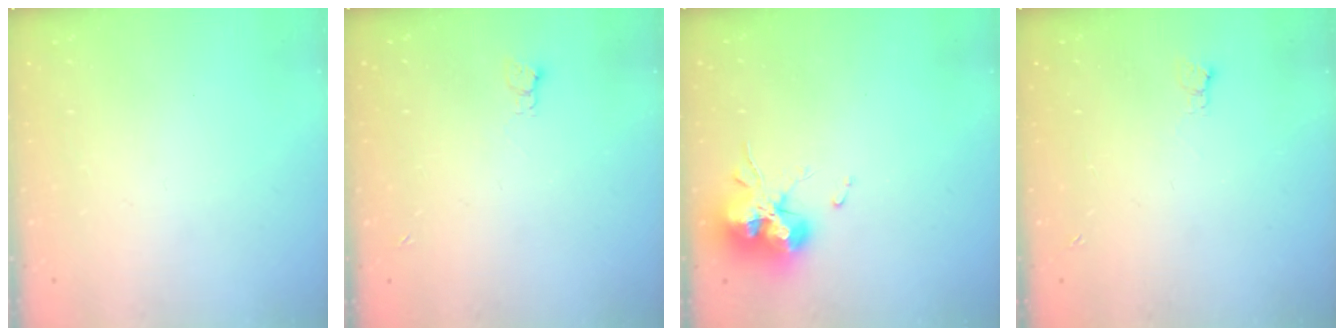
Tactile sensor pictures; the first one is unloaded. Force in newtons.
{"total": 3.6, "press": 3.6, "slide": 0.5}
{"total": 15.6, "press": 15.5, "slide": 1.2}
{"total": 2.9, "press": 2.9, "slide": 0.5}